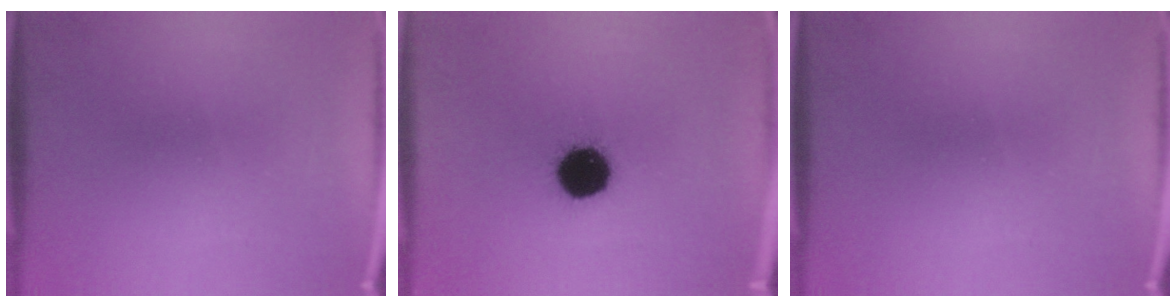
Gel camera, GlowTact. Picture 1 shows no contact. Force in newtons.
{"total": 13.1}
{"total": 0.0}